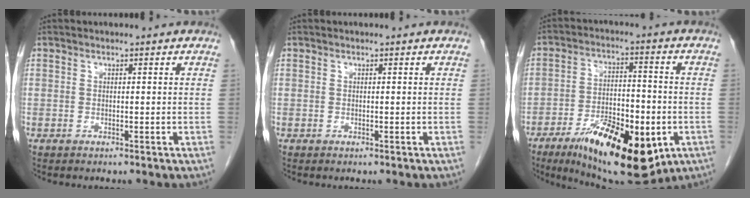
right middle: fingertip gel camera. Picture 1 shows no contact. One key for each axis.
{"total": 0.0}
{"total": 19.2, "fx": -8.7, "fy": 6.9, "fz": 15.6, "tx": -0.234, "ty": -0.014, "tz": -0.126}